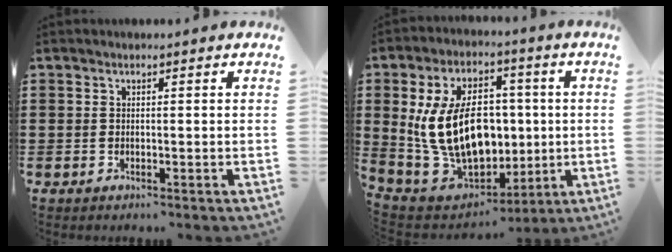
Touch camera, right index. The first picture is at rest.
{"total": 16.4, "force": [1.2, 10.6, 12.5], "torque": [-0.267, 0.000, 0.022]}